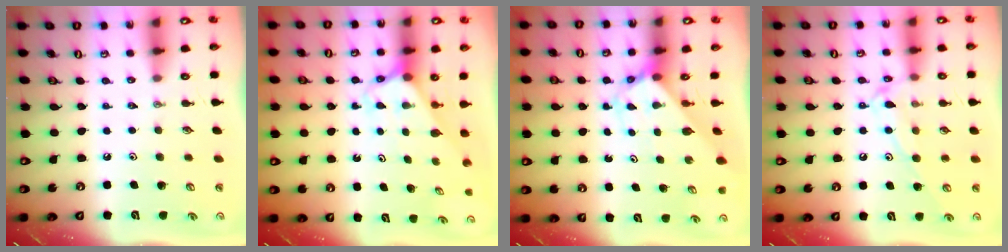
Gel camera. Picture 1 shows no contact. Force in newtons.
{"total": 2.5, "press": 2.5, "slide": 0.2}
{"total": 2.7, "press": 2.7, "slide": 0.2}
{"total": 12.8, "press": 12.8, "slide": 0.8}